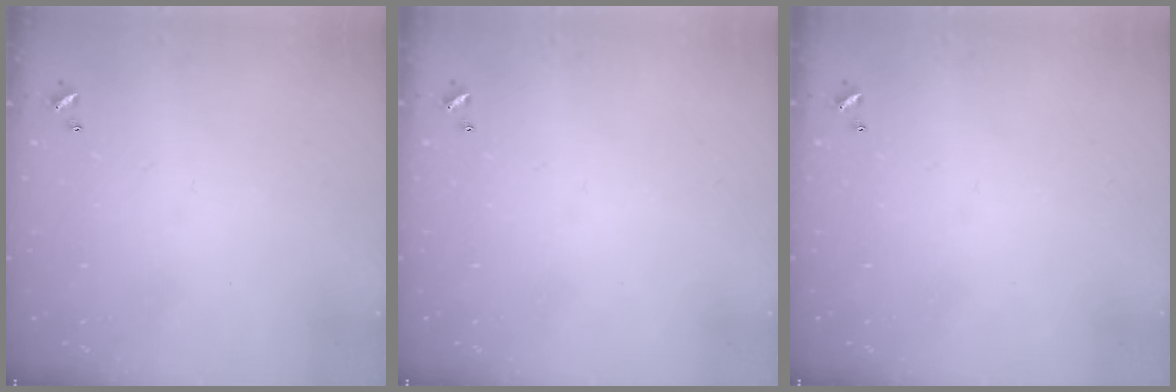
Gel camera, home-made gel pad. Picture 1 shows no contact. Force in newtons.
{"total": 0.0}
{"total": 0.0}